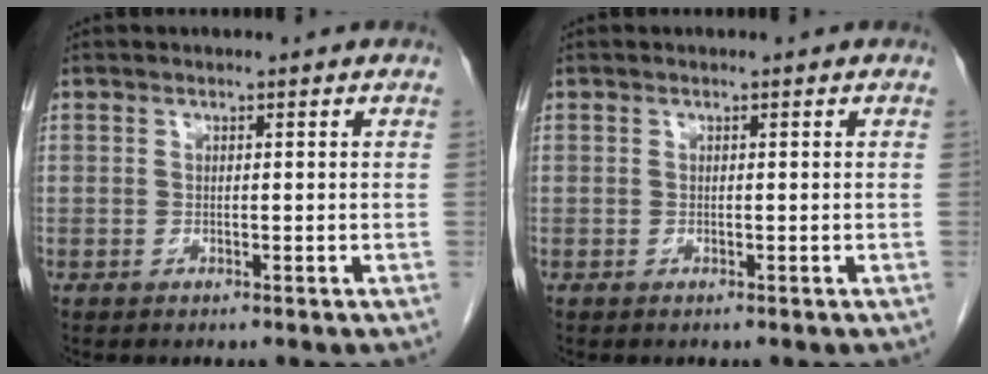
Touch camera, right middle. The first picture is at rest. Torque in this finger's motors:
{"motor_torque": [0.18, -0.04, -0.05, 0.01]}